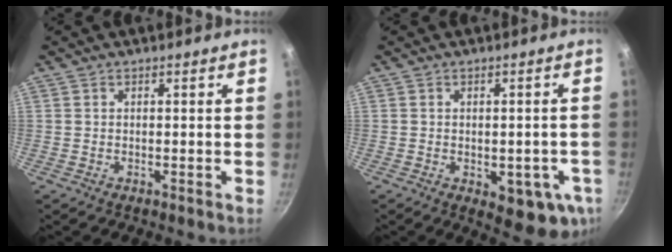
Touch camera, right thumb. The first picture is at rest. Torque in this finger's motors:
{"motor_torque": [-0.16, 0.42, -0.34, -0.03, 0.04]}